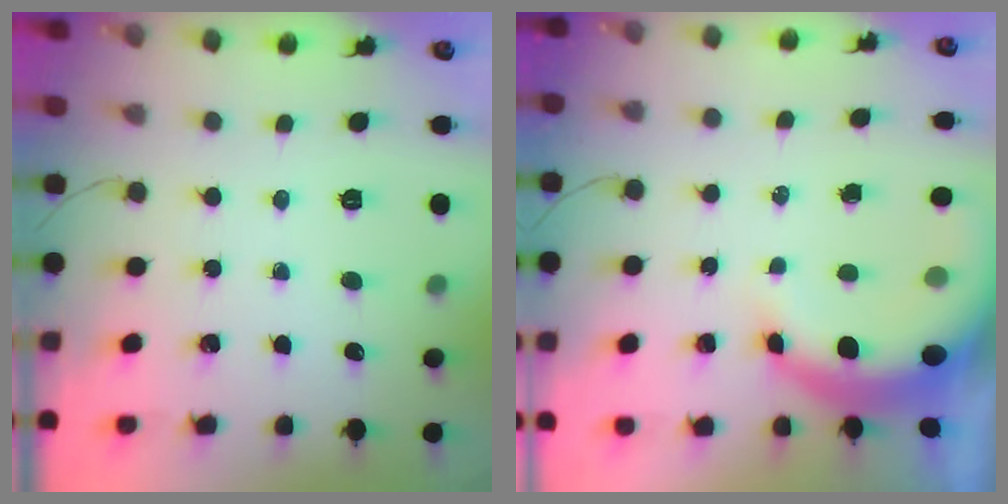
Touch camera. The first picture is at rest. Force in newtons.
{"total": 8.1, "press": 8.0, "slide": 1.3}